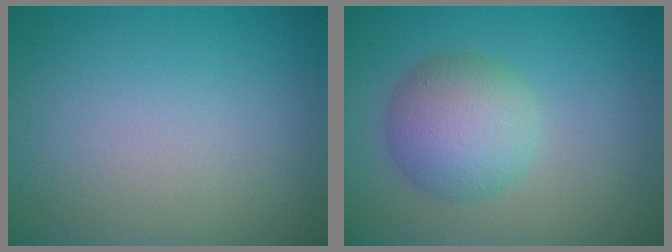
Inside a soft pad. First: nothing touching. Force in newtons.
{"total": 5.1, "press": 5.1, "slide": 0.3}